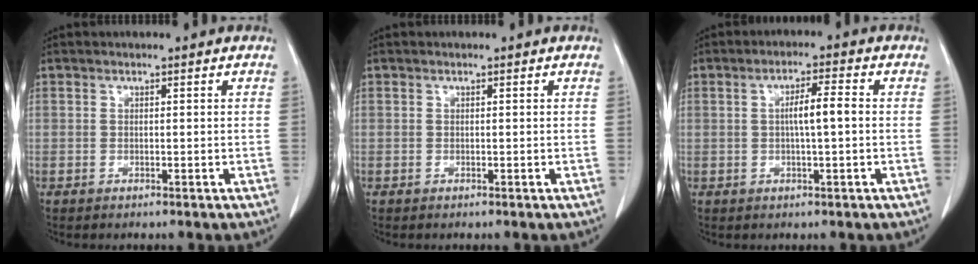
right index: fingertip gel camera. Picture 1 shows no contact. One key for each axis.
{"total": 0.0}
{"total": 4.3, "fx": 0.1, "fy": 0.4, "fz": 4.3, "tx": -0.076, "ty": 0.006, "tz": 0.001}